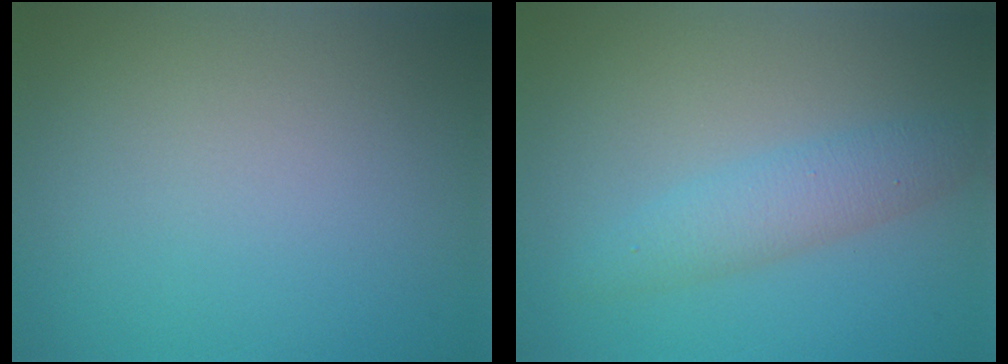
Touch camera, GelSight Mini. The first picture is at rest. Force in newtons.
{"total": 2.9, "press": 2.9, "slide": 0.1}